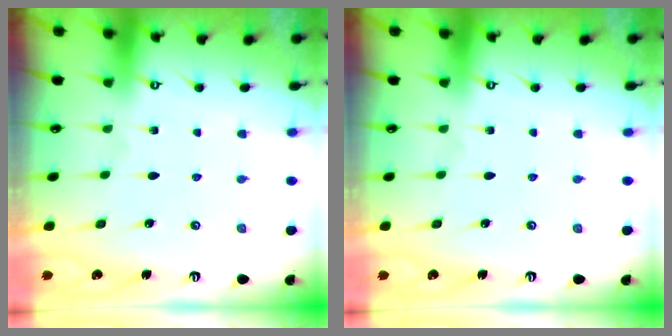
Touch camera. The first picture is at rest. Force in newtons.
{"total": 0.0}